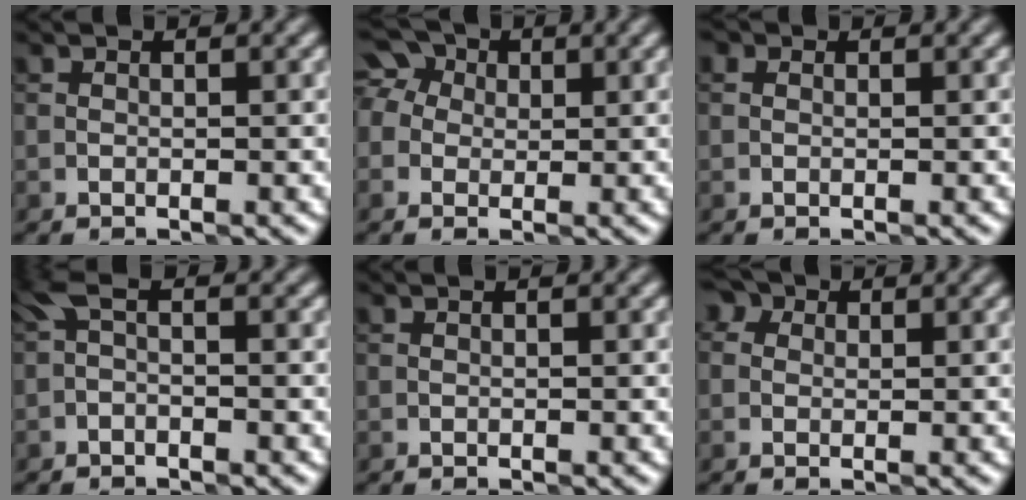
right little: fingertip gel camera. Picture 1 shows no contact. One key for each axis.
{"total": 5.5, "fx": 1.8, "fy": 4.4, "fz": 2.7, "tx": -0.044, "ty": 0.032, "tz": -0.004}
{"total": 1.2, "fx": 0.5, "fy": 0.9, "fz": 0.6, "tx": -0.006, "ty": -0.004, "tz": -0.014}
{"total": 1.8, "fx": -0.3, "fy": 0.6, "fz": 1.7, "tx": -0.040, "ty": 0.003, "tz": -0.012}
{"total": 0.0}
{"total": 3.7, "fx": 1.8, "fy": 2.6, "fz": 1.9, "tx": -0.020, "ty": 0.024, "tz": -0.004}